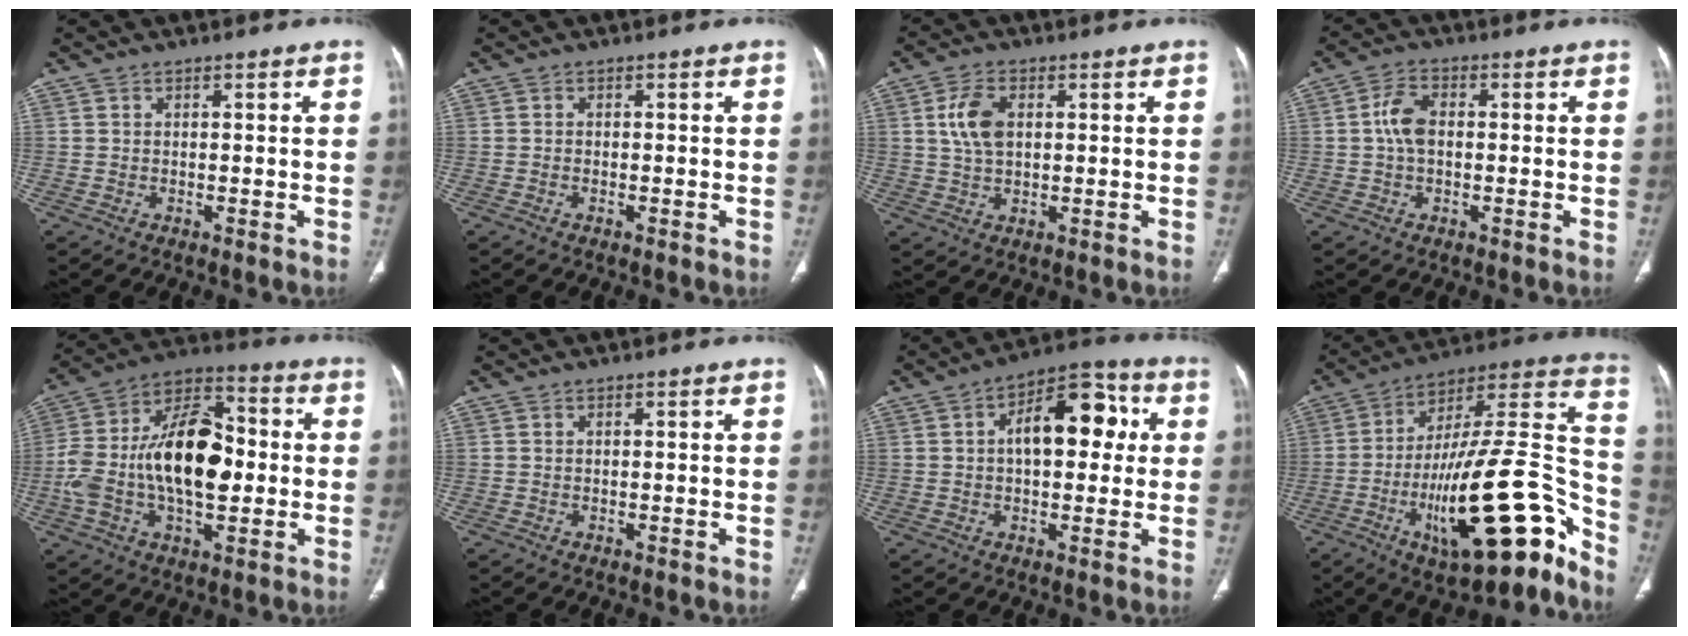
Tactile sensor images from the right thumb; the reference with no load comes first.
{"total": 0.0}
{"total": 6.6, "force": [1.5, 3.9, 5.1], "torque": [-0.101, 0.000, 0.029]}
{"total": 5.1, "force": [0.2, 3.1, 4.1], "torque": [-0.084, 0.012, -0.002]}
{"total": 22.6, "force": [-1.1, 12.4, 18.9], "torque": [-0.337, 0.033, -0.019]}
{"total": 0.0}
{"total": 13.2, "force": [2.2, 7.3, 10.8], "torque": [-0.125, 0.028, 0.024]}
{"total": 29.1, "force": [-13.9, 9.3, 23.8], "torque": [-0.317, 0.092, -0.214]}